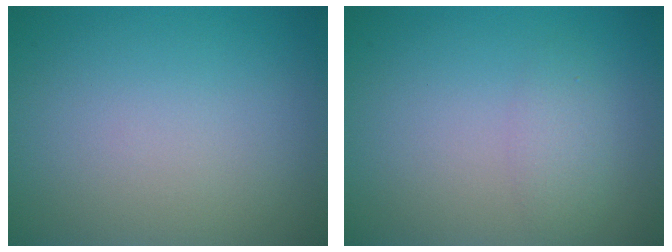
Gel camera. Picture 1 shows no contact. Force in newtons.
{"total": 1.7, "press": 1.7, "slide": 0.0}